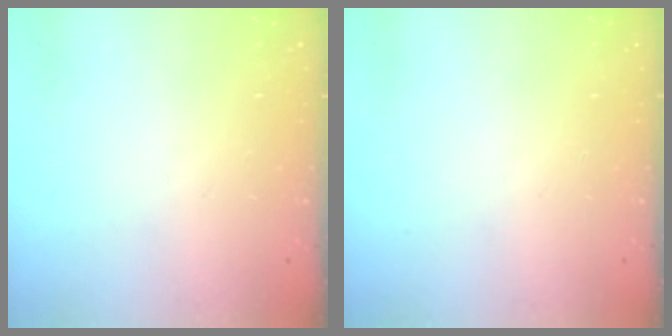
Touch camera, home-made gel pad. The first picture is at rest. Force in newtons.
{"total": 0.0}